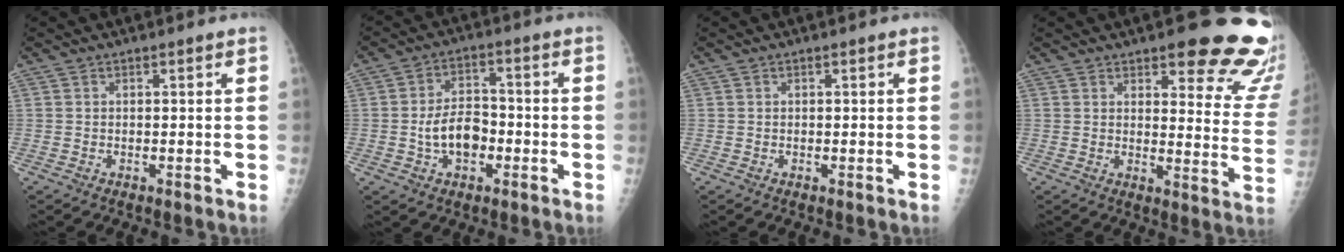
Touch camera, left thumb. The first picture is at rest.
{"total": 8.0, "force": [-2.0, 5.3, 5.7], "torque": [-0.080, 0.022, -0.038]}
{"total": 0.0}
{"total": 18.8, "force": [13.3, 6.1, 11.8], "torque": [-0.095, -0.080, 0.147]}